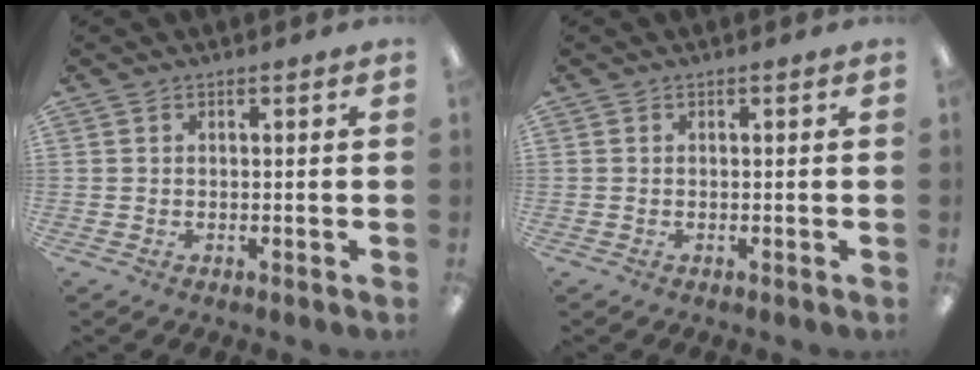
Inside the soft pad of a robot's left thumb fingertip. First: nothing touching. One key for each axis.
{"total": 0.0}